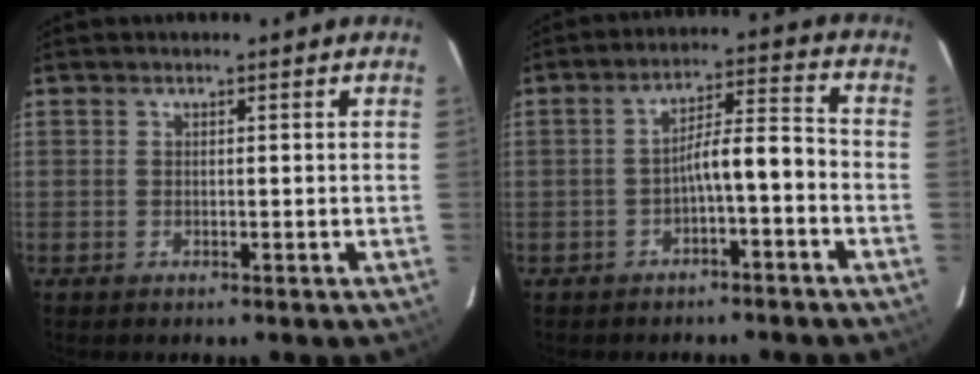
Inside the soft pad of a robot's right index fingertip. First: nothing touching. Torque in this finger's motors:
{"motor_torque": [0.80, -0.45, 0.49, 0.09]}